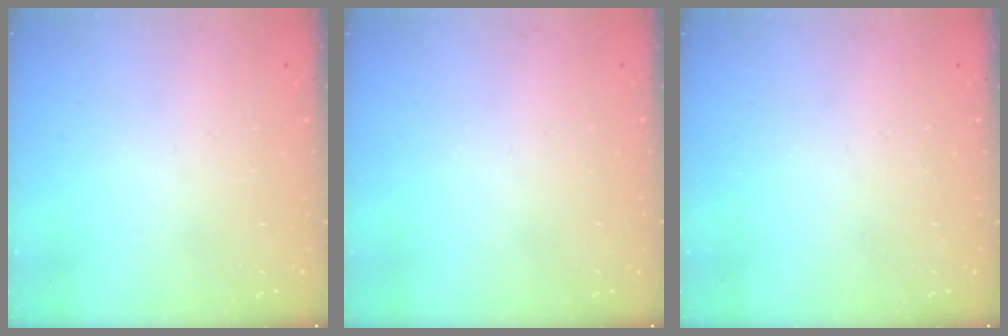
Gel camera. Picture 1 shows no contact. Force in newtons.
{"total": 0.0}
{"total": 0.0}